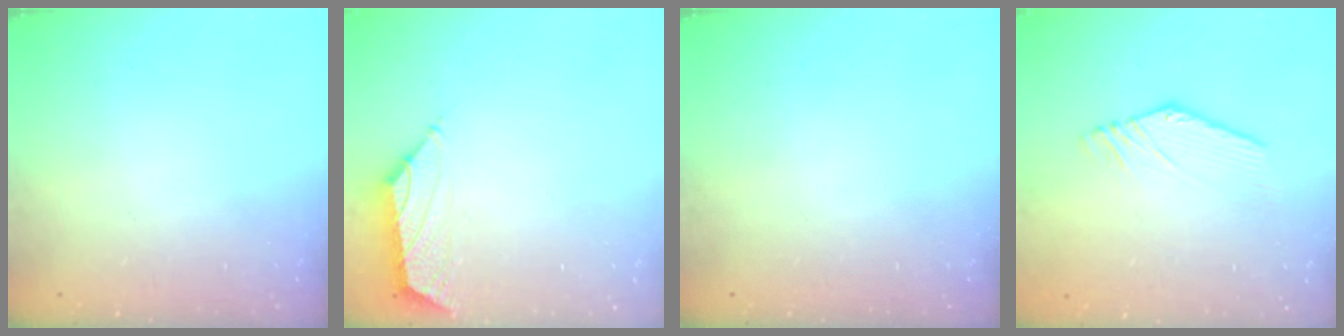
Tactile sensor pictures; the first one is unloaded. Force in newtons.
{"total": 1.6, "press": 1.5, "slide": 0.6}
{"total": 0.0}
{"total": 4.4, "press": 4.4, "slide": 0.2}